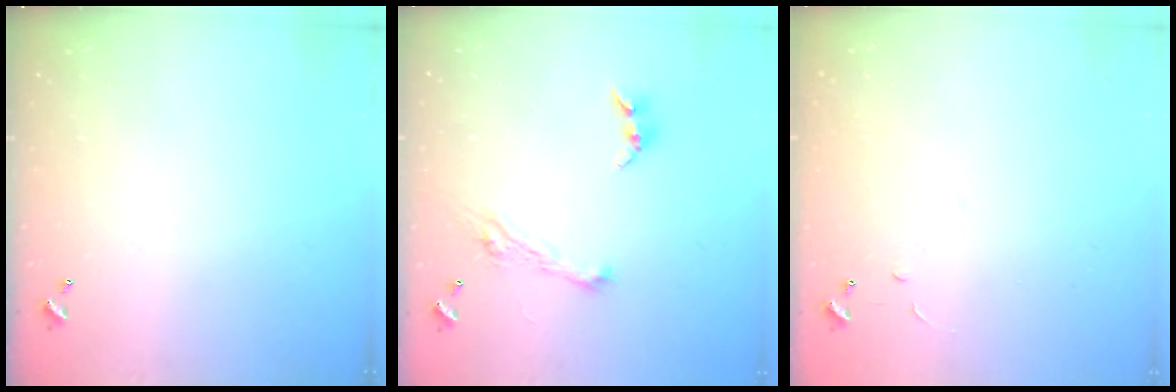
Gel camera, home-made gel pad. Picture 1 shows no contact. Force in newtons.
{"total": 5.8, "press": 5.8, "slide": 0.9}
{"total": 6.5, "press": 6.5, "slide": 0.6}